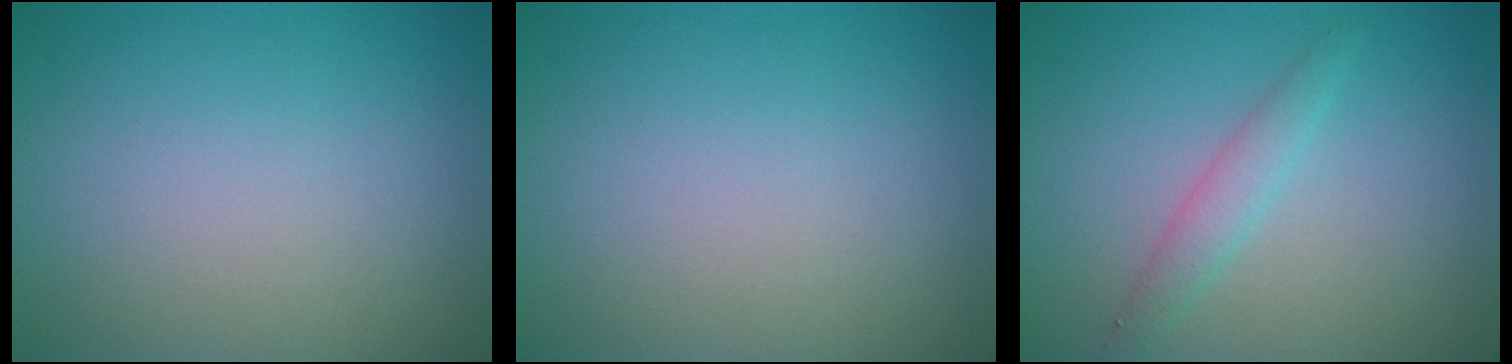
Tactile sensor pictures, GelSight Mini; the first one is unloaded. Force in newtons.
{"total": 0.0}
{"total": 1.9, "press": 1.9, "slide": 0.1}